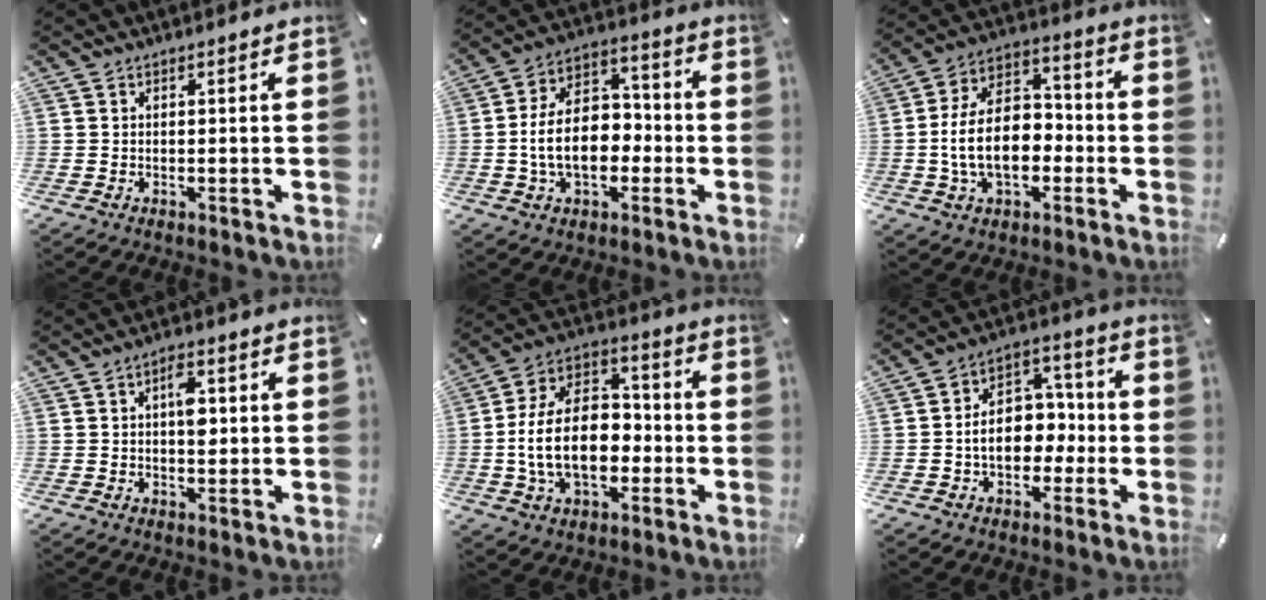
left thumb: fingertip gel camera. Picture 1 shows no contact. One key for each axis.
{"total": 14.3, "fx": -2.5, "fy": 9.9, "fz": 10.0, "tx": -0.194, "ty": 0.017, "tz": -0.045}
{"total": 15.9, "fx": -2.9, "fy": 10.5, "fz": 11.6, "tx": -0.230, "ty": 0.012, "tz": -0.056}
{"total": 5.6, "fx": 0.8, "fy": 3.1, "fz": 4.7, "tx": -0.062, "ty": -0.002, "tz": 0.006}
{"total": 18.6, "fx": -3.1, "fy": 12.6, "fz": 13.3, "tx": -0.254, "ty": 0.015, "tz": -0.058}
{"total": 11.2, "fx": -2.0, "fy": 8.6, "fz": 7.0, "tx": -0.116, "ty": 0.021, "tz": -0.034}